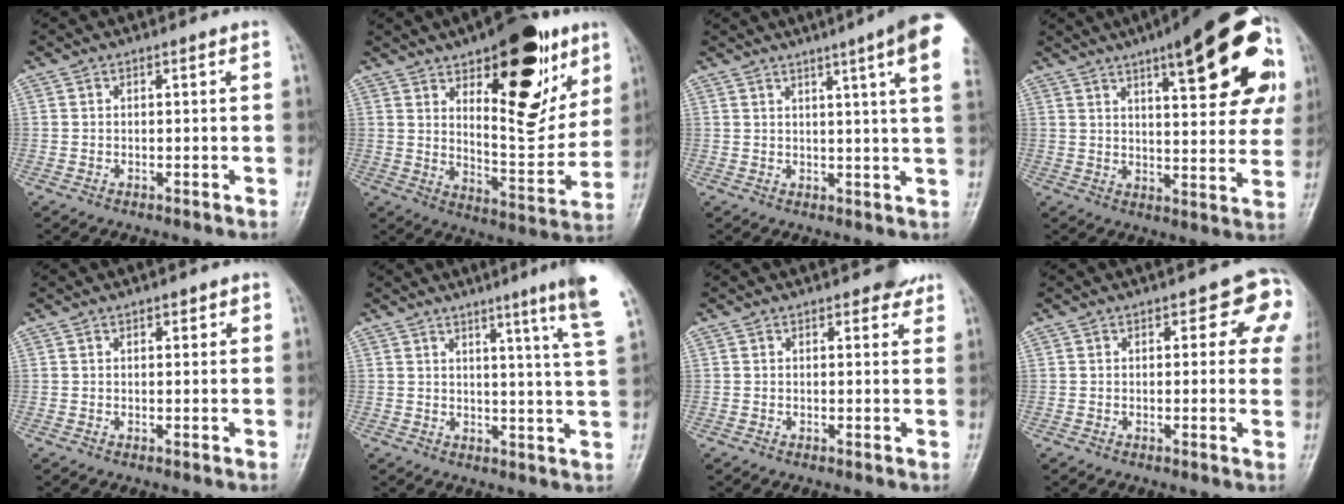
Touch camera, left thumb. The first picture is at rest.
{"total": 22.6, "force": [11.0, 9.6, 17.3], "torque": [-0.192, -0.056, 0.168]}
{"total": 12.6, "force": [6.8, 0.2, 10.6], "torque": [-0.134, -0.014, 0.070]}
{"total": 24.3, "force": [10.5, 7.6, 20.5], "torque": [-0.249, -0.008, 0.139]}
{"total": 1.6, "force": [0.7, 0.9, 1.0], "torque": [-0.004, -0.001, 0.009]}
{"total": 11.5, "force": [7.5, -0.8, 8.7], "torque": [-0.107, -0.041, 0.079]}
{"total": 2.2, "force": [1.7, 1.1, 0.7], "torque": [0.011, -0.008, 0.016]}
{"total": 6.9, "force": [2.8, 3.7, 5.0], "torque": [-0.004, -0.003, 0.020]}